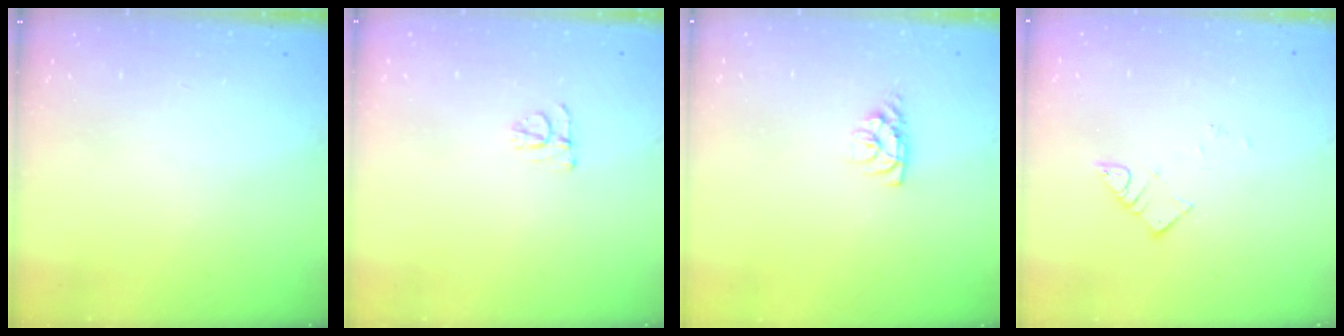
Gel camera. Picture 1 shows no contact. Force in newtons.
{"total": 5.6, "press": 5.5, "slide": 0.6}
{"total": 4.6, "press": 4.6, "slide": 0.5}
{"total": 4.1, "press": 4.1, "slide": 0.2}